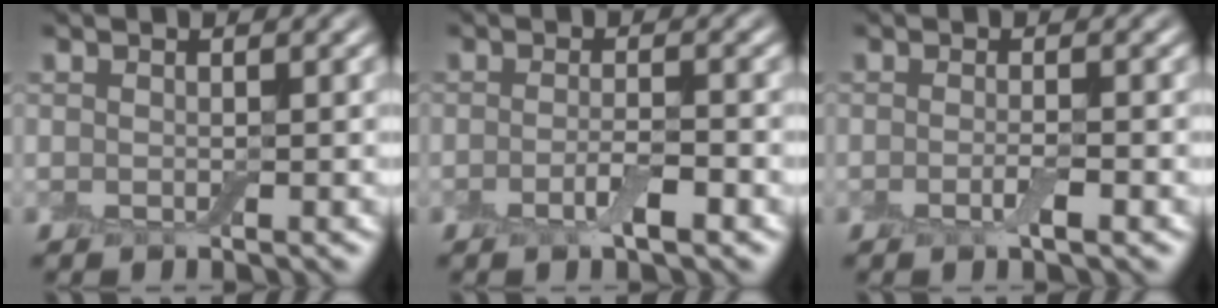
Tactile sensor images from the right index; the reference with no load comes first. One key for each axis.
{"total": 2.3, "fx": -1.0, "fy": 0.5, "fz": 2.0, "tx": -0.038, "ty": -0.001, "tz": -0.022}
{"total": 1.5, "fx": -0.6, "fy": 0.2, "fz": 1.4, "tx": -0.027, "ty": -0.006, "tz": -0.014}